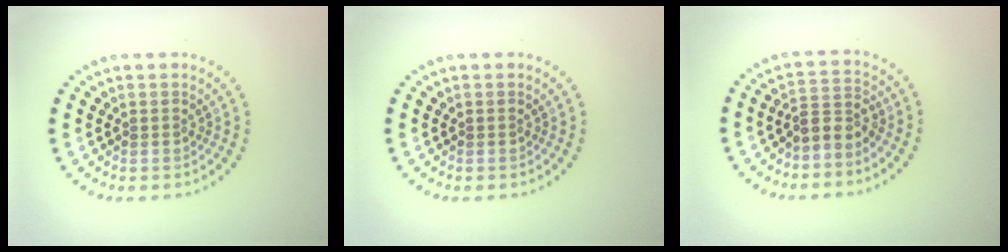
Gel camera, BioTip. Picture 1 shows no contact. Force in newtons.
{"total": 0.0}
{"total": 2.5, "press": 2.0, "slide": 1.5}